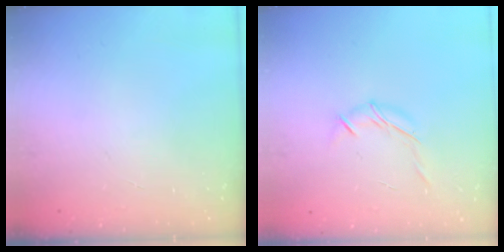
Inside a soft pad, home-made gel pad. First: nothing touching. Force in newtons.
{"total": 6.4, "press": 6.3, "slide": 0.9}